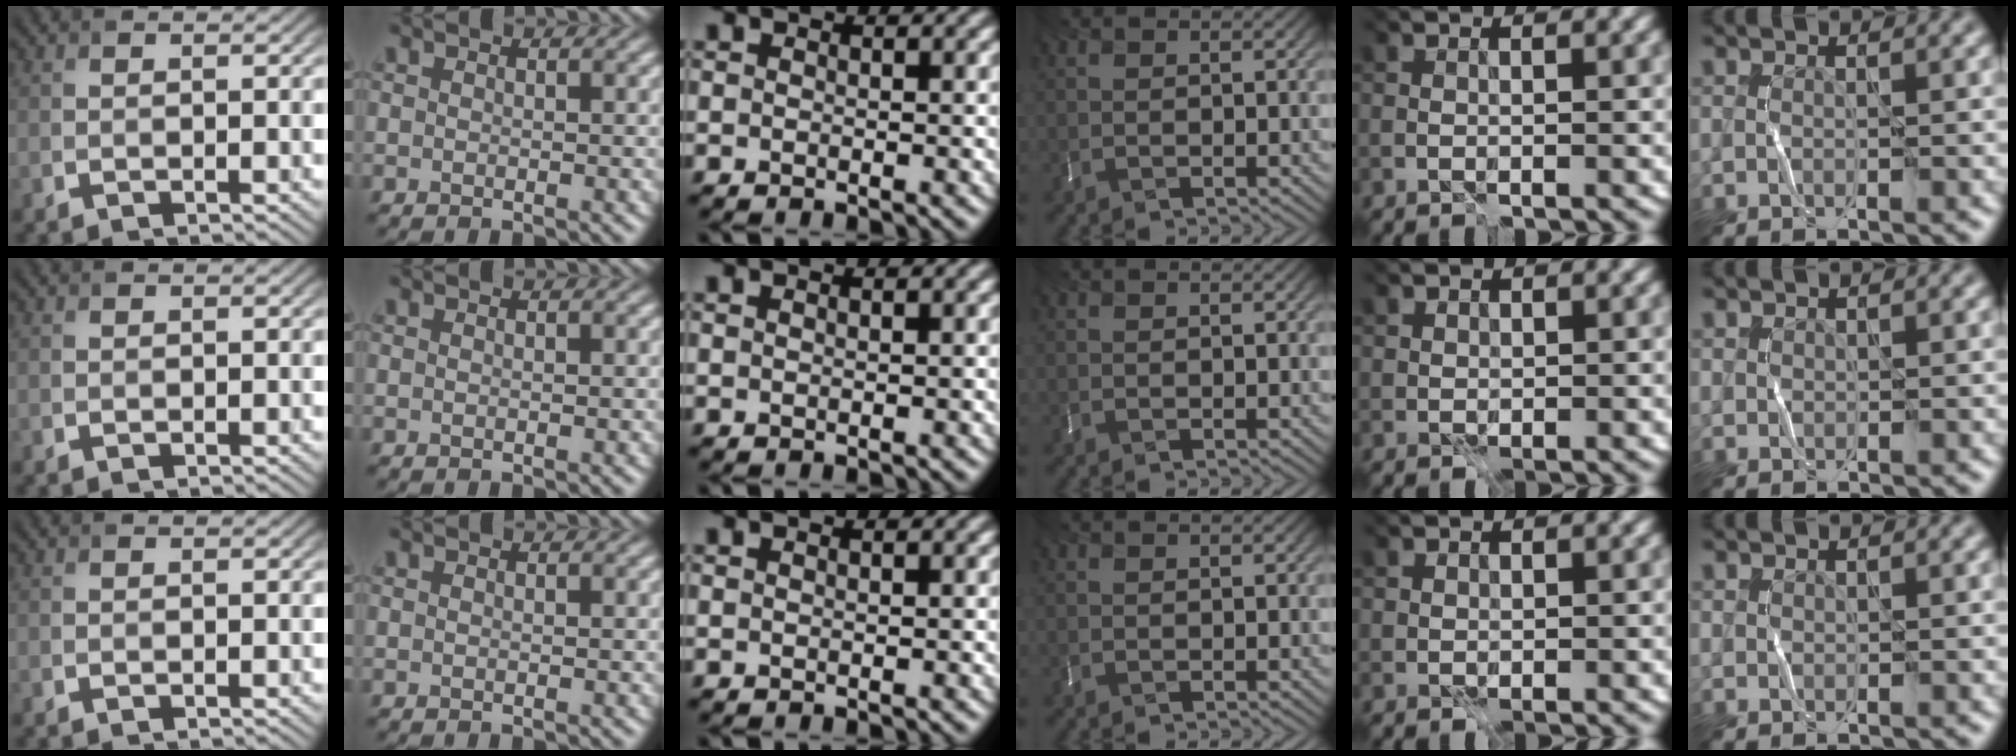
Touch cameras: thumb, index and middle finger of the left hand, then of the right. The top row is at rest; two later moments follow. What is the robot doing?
{"motion": "fold", "object": "bubble wrap"}